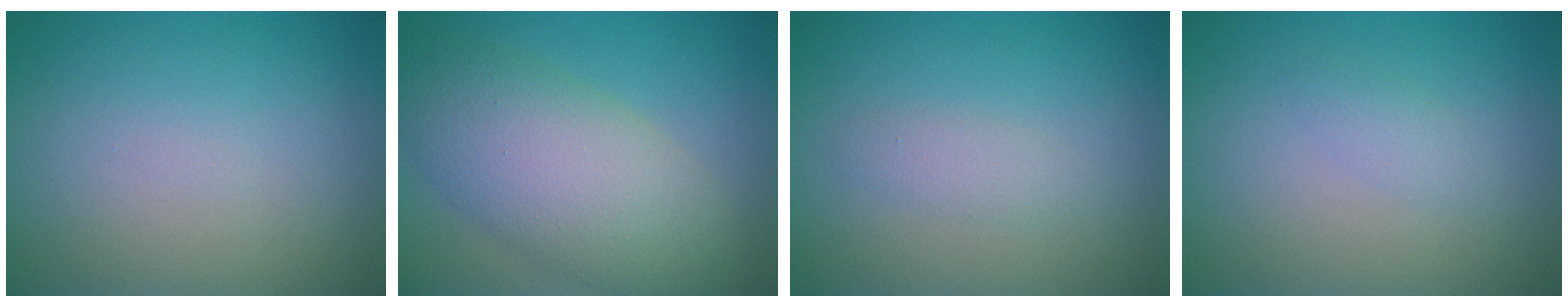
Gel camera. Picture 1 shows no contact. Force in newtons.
{"total": 8.5, "press": 8.5, "slide": 0.4}
{"total": 1.3, "press": 1.3, "slide": 0.0}
{"total": 1.1, "press": 1.1, "slide": 0.0}